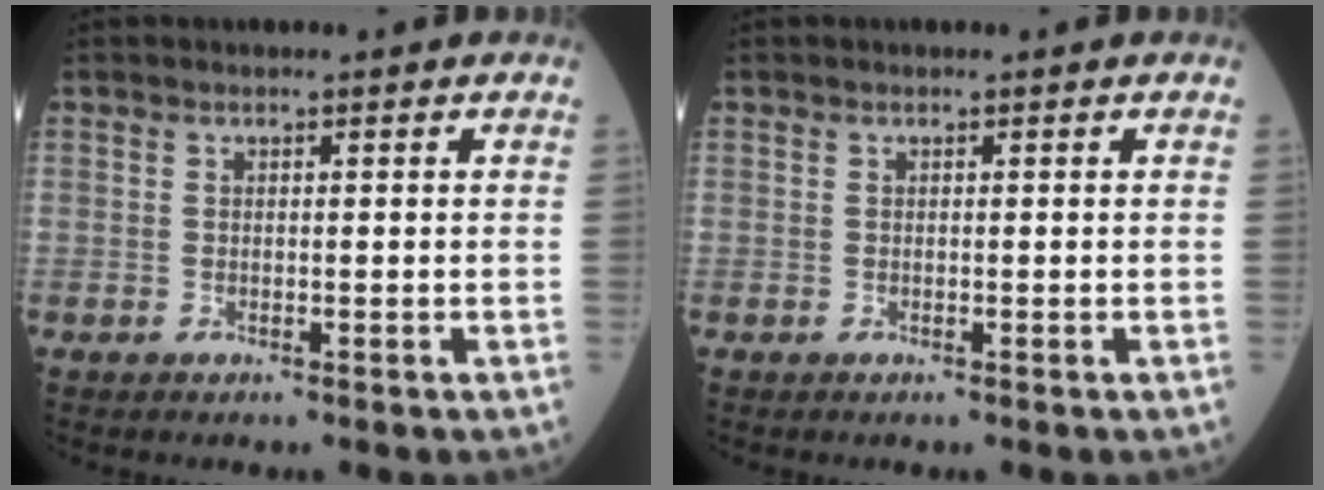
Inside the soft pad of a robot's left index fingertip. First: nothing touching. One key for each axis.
{"total": 0.0}